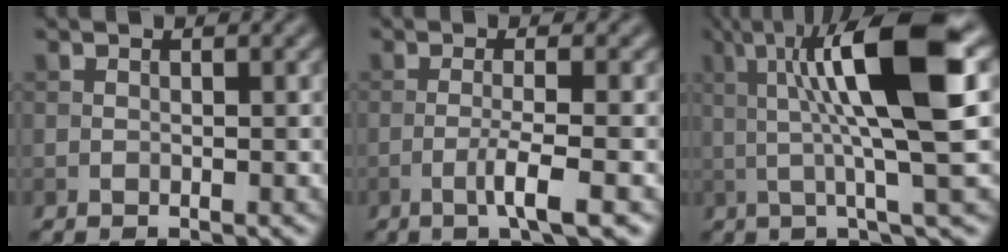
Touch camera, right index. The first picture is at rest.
{"total": 3.4, "force": [-1.3, 0.3, 3.2], "torque": [-0.053, 0.008, -0.033]}
{"total": 11.3, "force": [2.2, 2.2, 10.9], "torque": [-0.171, 0.008, 0.040]}